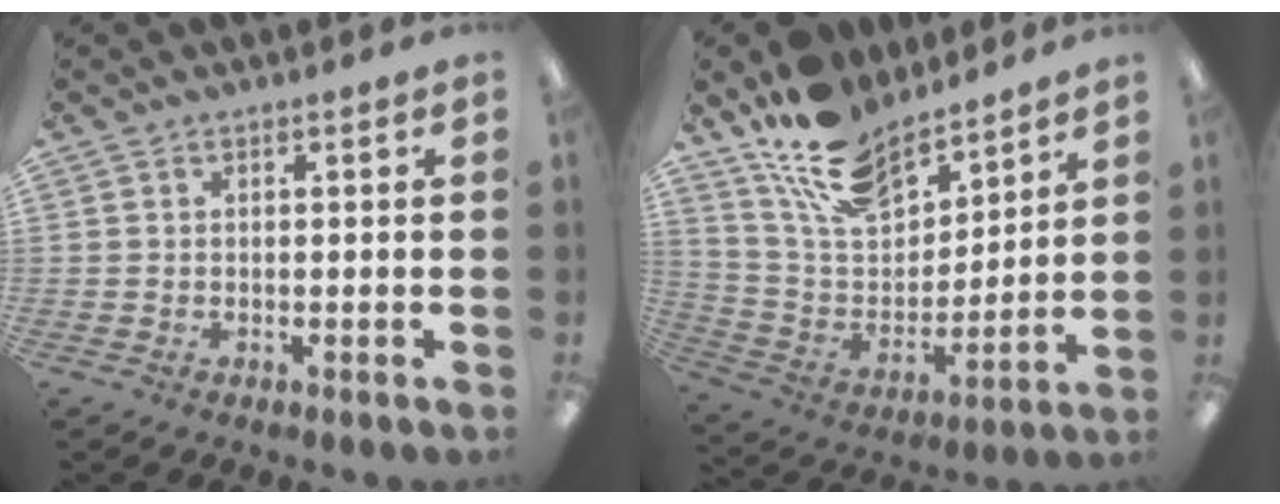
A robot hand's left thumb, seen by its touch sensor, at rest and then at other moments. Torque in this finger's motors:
{"motor_torque": [0.21, 0.21, 1.44, -1.33, 0.21]}